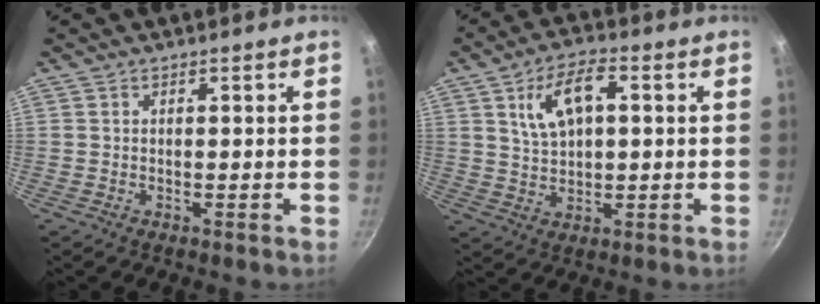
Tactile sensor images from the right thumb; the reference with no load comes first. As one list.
[{"total": 9.6, "force": [2.6, 5.0, 7.8], "torque": [-0.125, 0.011, 0.051]}]